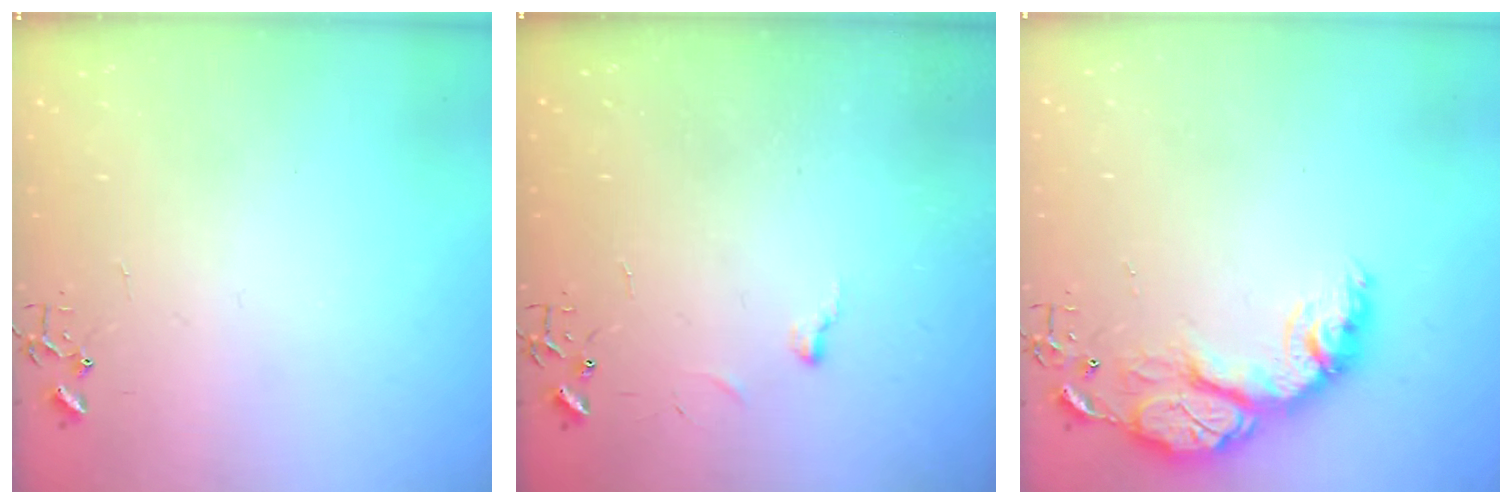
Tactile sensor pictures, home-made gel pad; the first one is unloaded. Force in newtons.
{"total": 3.8, "press": 3.8, "slide": 0.5}
{"total": 16.7, "press": 16.7, "slide": 1.3}